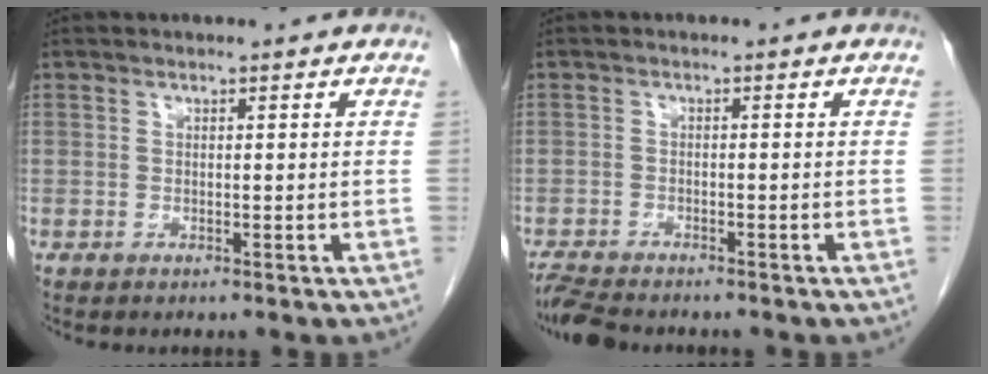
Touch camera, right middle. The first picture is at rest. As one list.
[{"total": 5.3, "force": [-4.9, 0.8, 2.0], "torque": [-0.037, -0.015, -0.084]}]